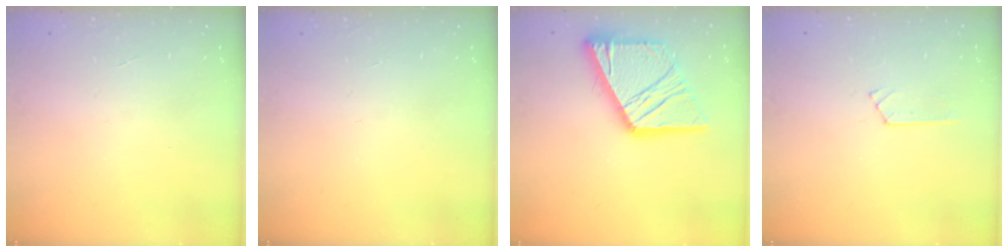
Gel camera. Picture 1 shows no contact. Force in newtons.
{"total": 0.0}
{"total": 19.7, "press": 19.6, "slide": 2.3}
{"total": 3.2, "press": 3.2, "slide": 0.4}